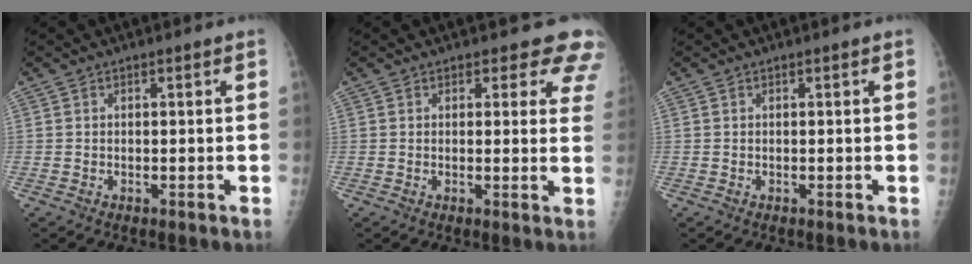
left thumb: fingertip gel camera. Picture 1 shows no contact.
{"total": 7.4, "force": [6.3, 3.4, 2.0], "torque": [0.031, -0.026, 0.043]}
{"total": 0.0}